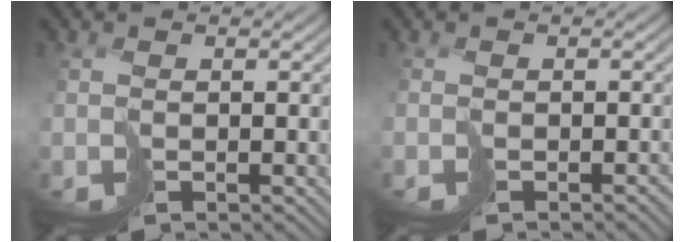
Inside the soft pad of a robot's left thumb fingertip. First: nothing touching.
{"total": 1.2, "force": [-1.1, 0.4, 0.3], "torque": [0.006, 0.001, -0.018]}